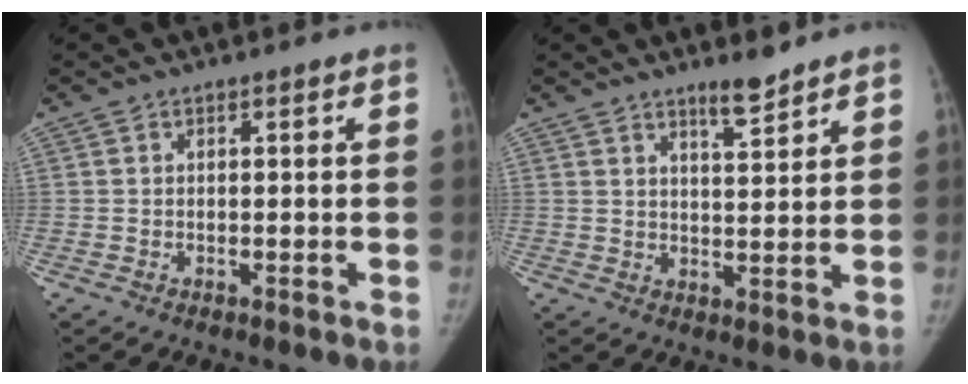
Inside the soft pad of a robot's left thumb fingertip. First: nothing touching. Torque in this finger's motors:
{"motor_torque": [0.47, -0.47, 0.50, -0.55, 0.12]}